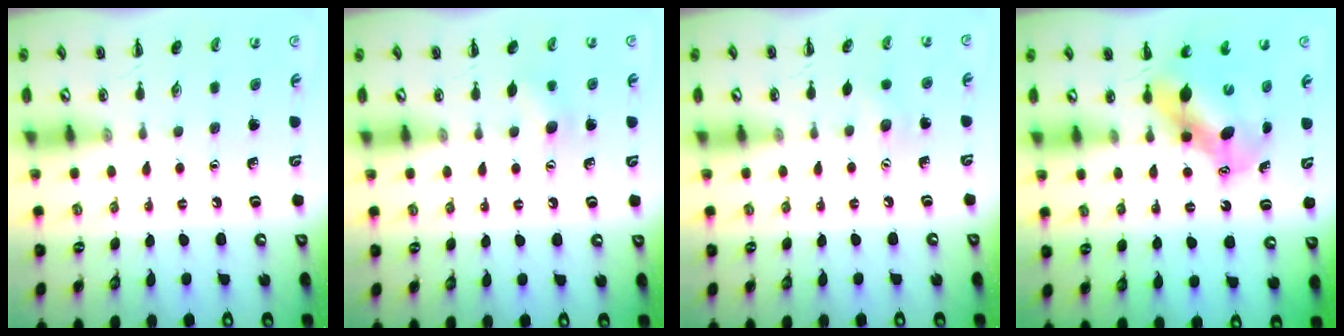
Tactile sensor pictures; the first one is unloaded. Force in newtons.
{"total": 5.6, "press": 5.4, "slide": 1.4}
{"total": 3.4, "press": 3.3, "slide": 0.8}
{"total": 6.7, "press": 6.5, "slide": 1.3}